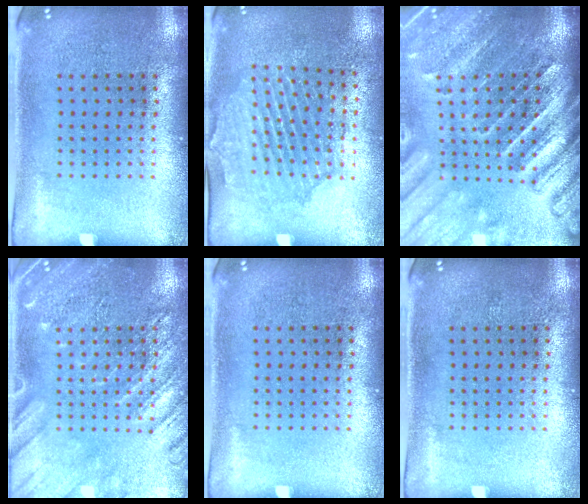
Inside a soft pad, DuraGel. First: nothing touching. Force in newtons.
{"total": 1.6, "press": 1.6, "slide": 0.3}
{"total": 4.2, "press": 3.5, "slide": 2.3}
{"total": 3.7, "press": 3.6, "slide": 0.5}
{"total": 0.0}
{"total": 0.0}